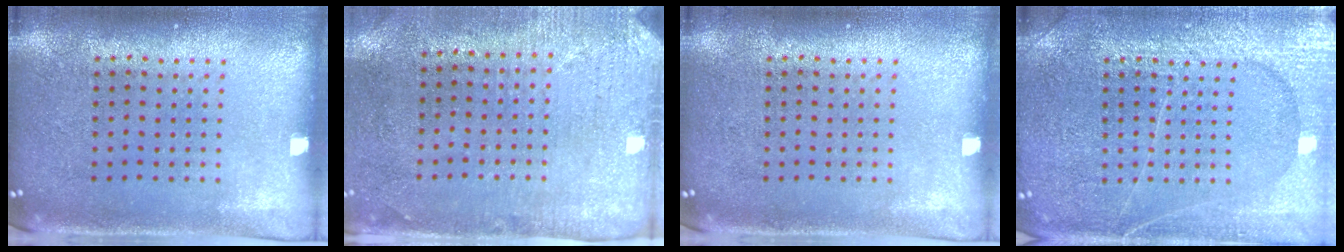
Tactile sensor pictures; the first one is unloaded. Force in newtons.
{"total": 2.9, "press": 2.4, "slide": 1.7}
{"total": 0.0}
{"total": 5.5, "press": 5.5, "slide": 0.7}